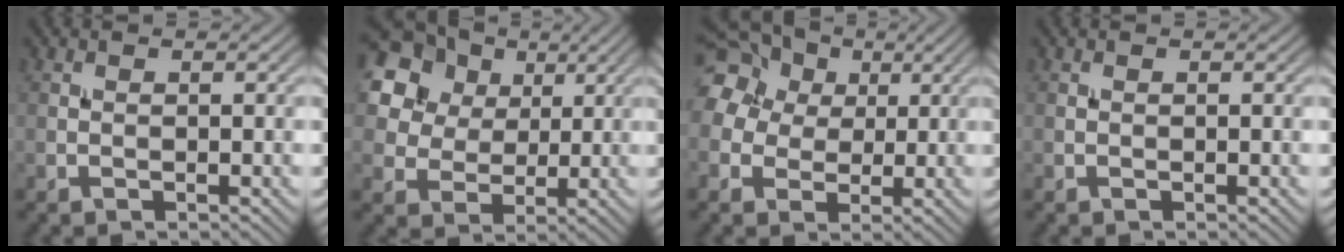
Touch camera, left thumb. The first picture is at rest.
{"total": 17.1, "force": [8.2, 13.0, 7.4], "torque": [-0.227, 0.036, 0.175]}
{"total": 15.1, "force": [5.3, 12.3, 7.1], "torque": [-0.209, 0.033, 0.083]}
{"total": 0.0}